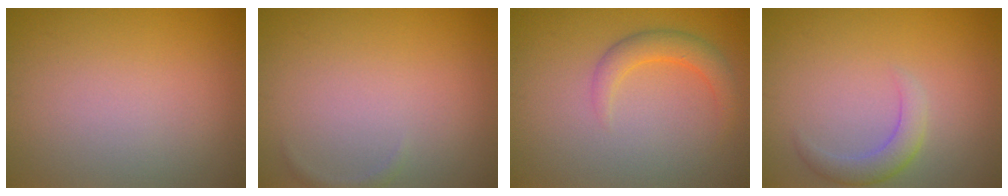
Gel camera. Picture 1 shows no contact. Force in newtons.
{"total": 0.5, "press": 0.5, "slide": 0.1}
{"total": 2.7, "press": 2.7, "slide": 0.2}
{"total": 2.3, "press": 2.3, "slide": 0.4}